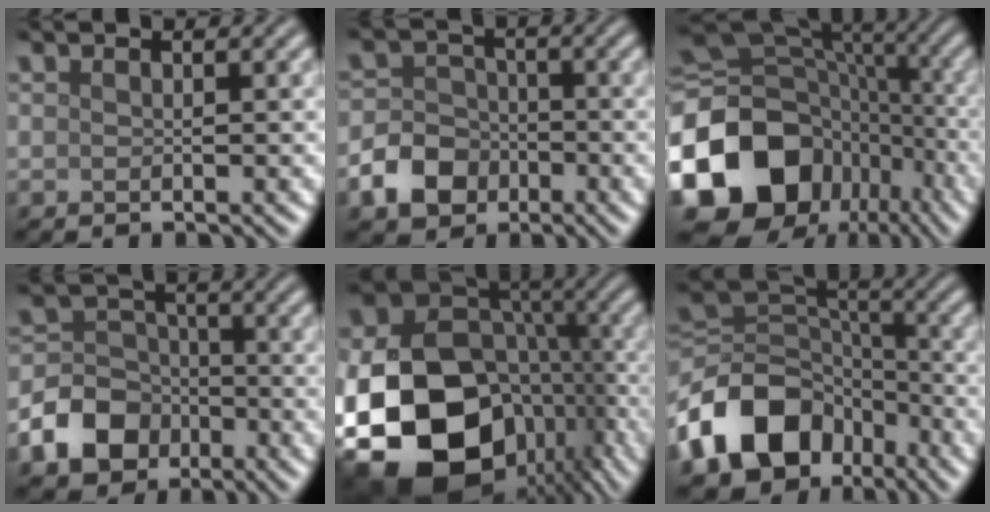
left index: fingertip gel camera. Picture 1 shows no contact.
{"total": 4.7, "force": [-2.2, 3.7, 1.8], "torque": [-0.029, 0.001, -0.052]}
{"total": 18.4, "force": [-6.8, 14.6, 8.9], "torque": [-0.206, 0.005, -0.124]}
{"total": 6.9, "force": [-3.3, 5.5, 2.6], "torque": [-0.038, -0.002, -0.087]}
{"total": 19.7, "force": [-7.0, 14.8, 11.0], "torque": [-0.226, -0.033, -0.108]}
{"total": 11.6, "force": [-5.8, 8.2, 5.7], "torque": [-0.108, 0.004, -0.118]}